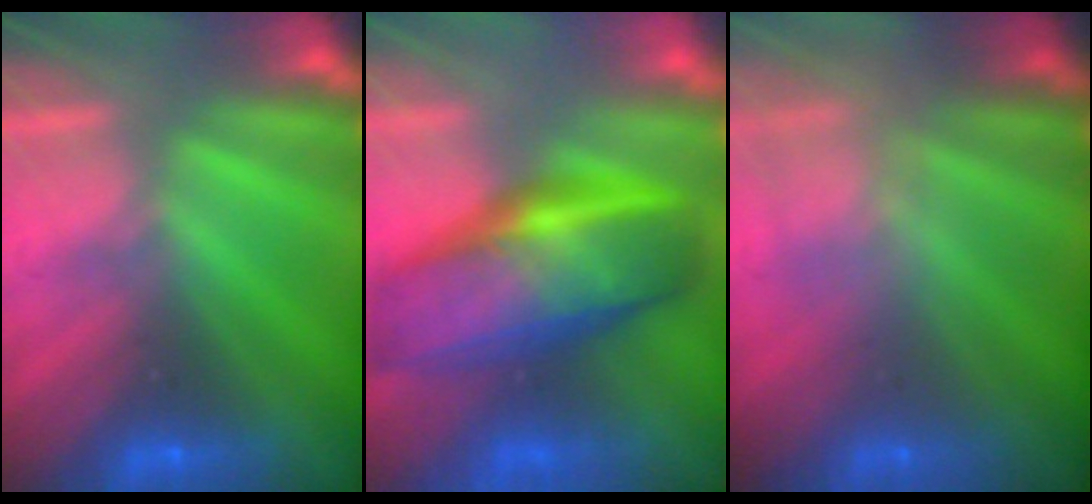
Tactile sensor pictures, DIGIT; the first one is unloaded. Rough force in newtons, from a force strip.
{"total": 9.6}
{"total": 2.3}